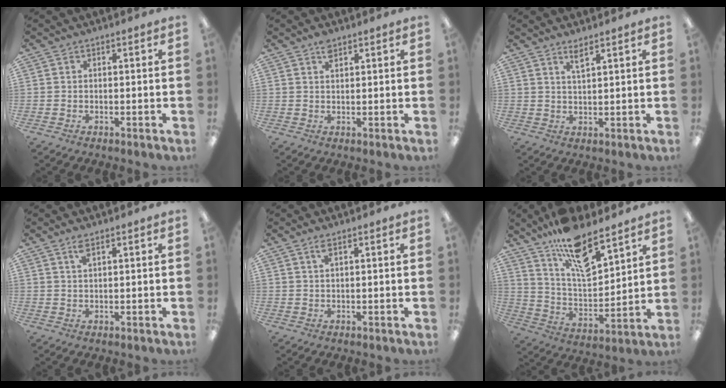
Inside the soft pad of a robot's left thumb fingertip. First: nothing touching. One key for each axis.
{"total": 2.5, "fx": 1.7, "fy": 1.0, "fz": 1.5, "tx": -0.025, "ty": -0.002, "tz": 0.029}
{"total": 2.9, "fx": 2.3, "fy": 0.3, "fz": 1.8, "tx": -0.040, "ty": 0.001, "tz": 0.041}
{"total": 2.4, "fx": 1.6, "fy": 0.6, "fz": 1.7, "tx": -0.039, "ty": 0.003, "tz": 0.028}
{"total": 2.0, "fx": 1.2, "fy": 0.4, "fz": 1.5, "tx": -0.034, "ty": 0.004, "tz": 0.019}
{"total": 16.2, "fx": 11.8, "fy": 5.8, "fz": 9.4, "tx": -0.165, "ty": -0.070, "tz": 0.204}